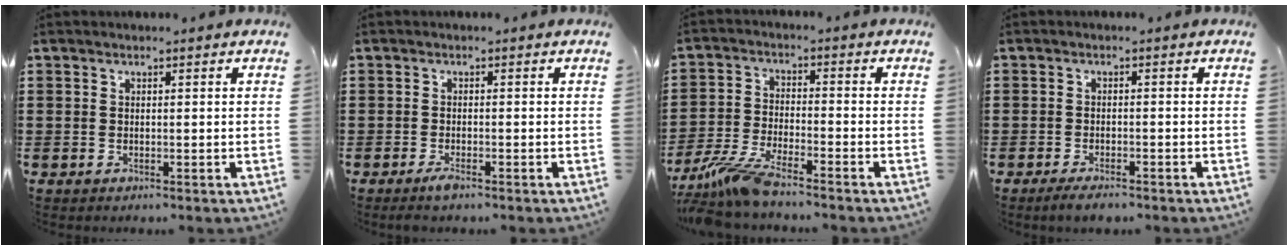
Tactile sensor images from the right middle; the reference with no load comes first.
{"total": 1.8, "force": [-1.1, 0.4, 1.4], "torque": [-0.031, -0.005, -0.023]}
{"total": 6.9, "force": [-6.0, 0.4, 3.4], "torque": [-0.092, -0.014, -0.122]}
{"total": 2.4, "force": [-2.3, 0.6, 0.7], "torque": [-0.015, 0.003, -0.044]}